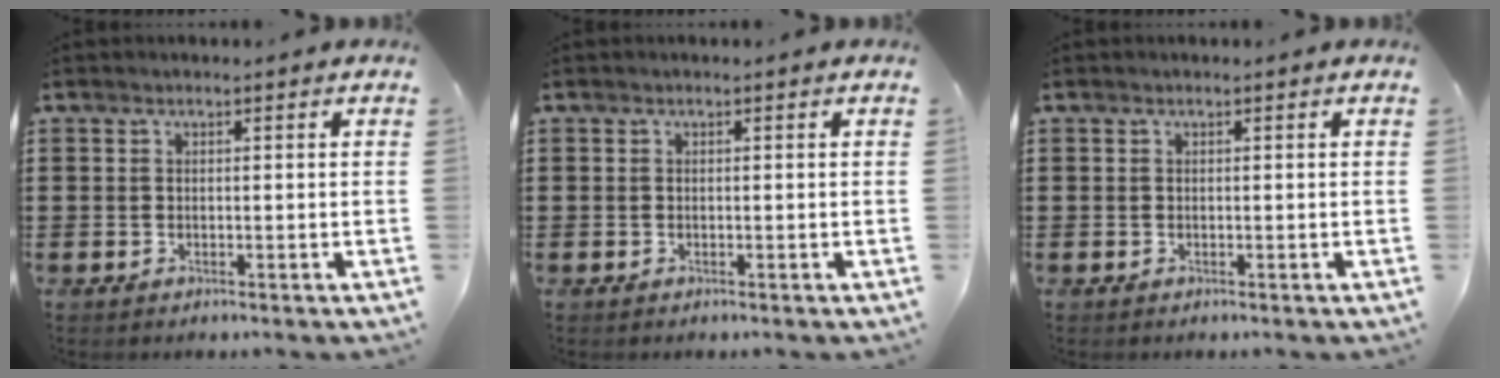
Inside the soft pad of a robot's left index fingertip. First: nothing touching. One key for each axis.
{"total": 0.0}
{"total": 0.0}